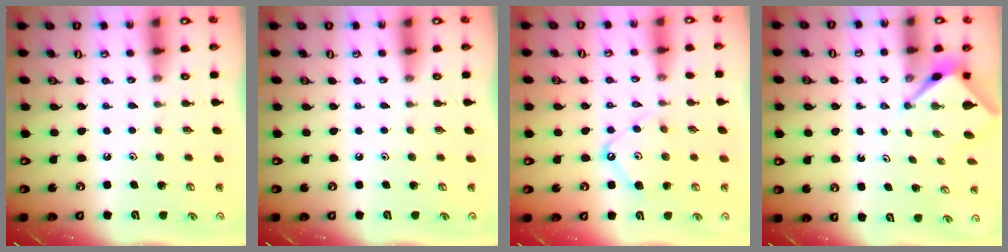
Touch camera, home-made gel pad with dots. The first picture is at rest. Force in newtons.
{"total": 0.0}
{"total": 8.6, "press": 8.6, "slide": 0.9}
{"total": 2.7, "press": 2.7, "slide": 0.1}